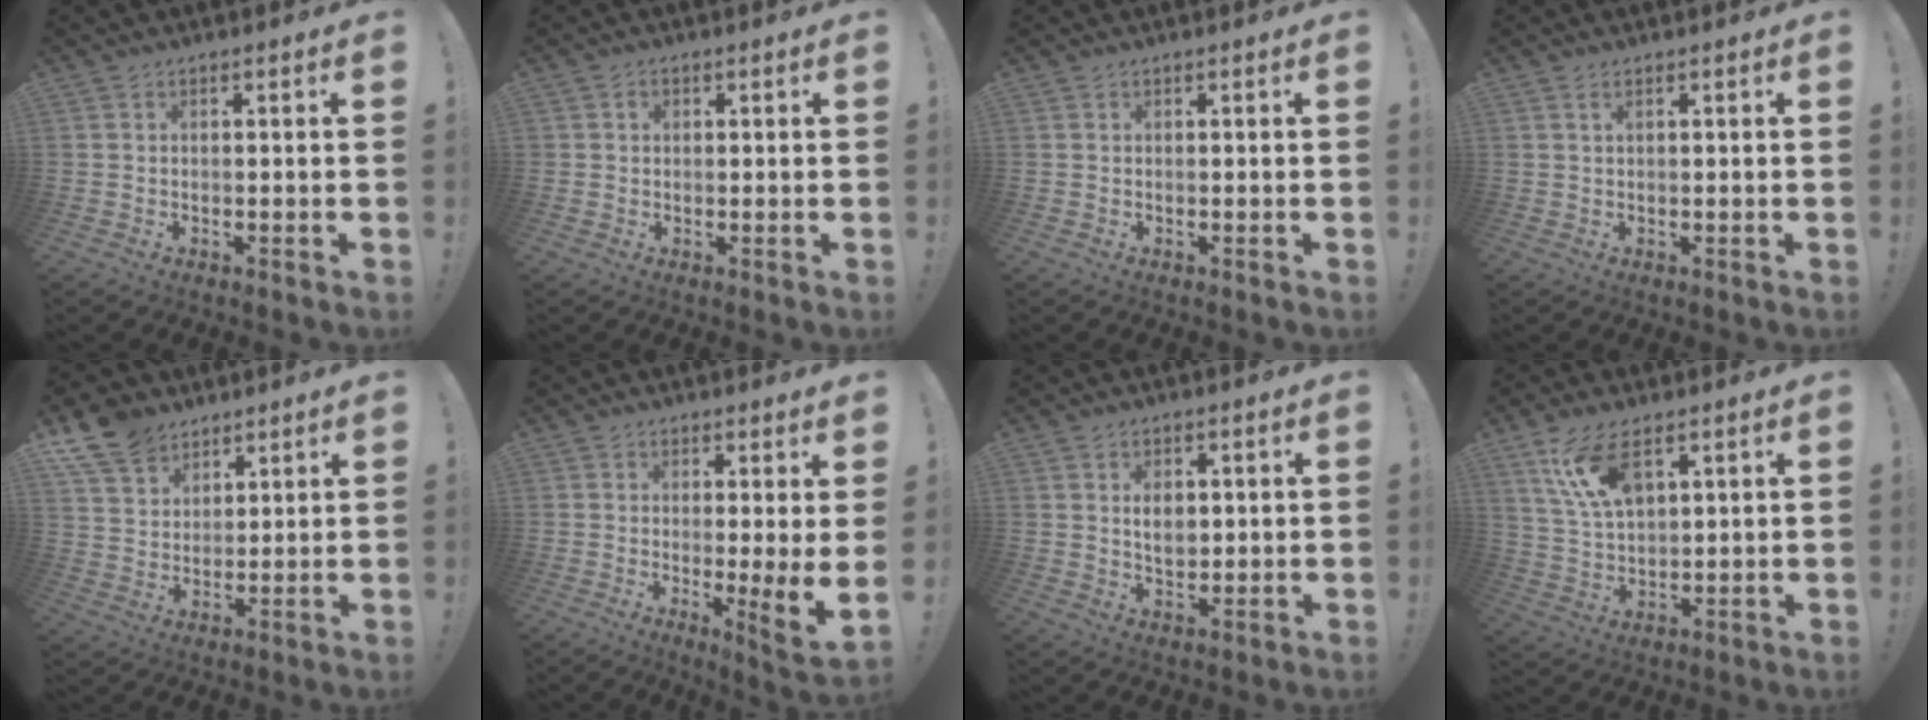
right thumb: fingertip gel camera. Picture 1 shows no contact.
{"total": 1.4, "force": [0.3, 1.3, 0.5], "torque": [-0.004, 0.003, 0.004]}
{"total": 0.0}
{"total": 1.1, "force": [0.6, 0.4, 0.9], "torque": [-0.013, -0.002, 0.009]}
{"total": 11.1, "force": [8.3, 6.6, 3.2], "torque": [-0.057, -0.056, 0.163]}
{"total": 5.8, "force": [0.5, -0.4, 5.7], "torque": [-0.067, -0.030, 0.009]}
{"total": 4.9, "force": [0.9, 3.4, 3.5], "torque": [-0.048, 0.001, 0.013]}
{"total": 11.8, "force": [6.7, 5.5, 8.1], "torque": [-0.157, -0.019, 0.124]}